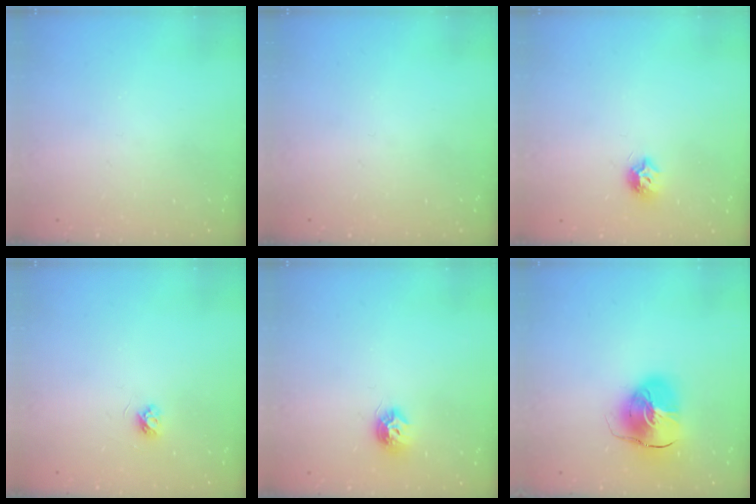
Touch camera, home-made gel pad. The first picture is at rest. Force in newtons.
{"total": 0.0}
{"total": 7.1, "press": 7.1, "slide": 0.2}
{"total": 3.7, "press": 3.7, "slide": 0.4}
{"total": 7.6, "press": 7.6, "slide": 0.2}
{"total": 11.9, "press": 11.7, "slide": 1.8}